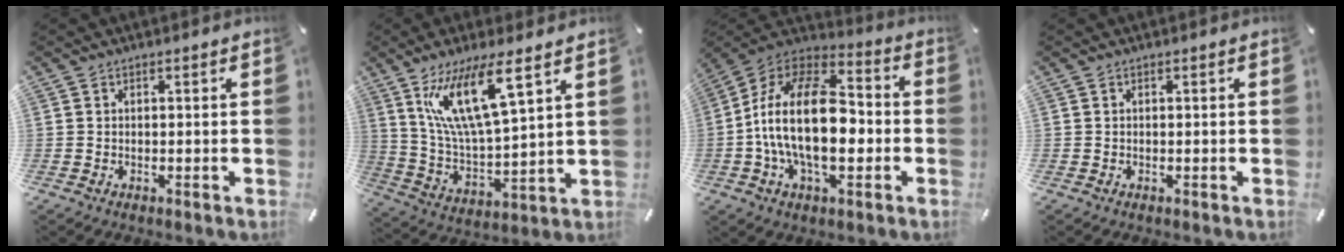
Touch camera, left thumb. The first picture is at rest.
{"total": 15.9, "force": [9.5, 3.7, 12.2], "torque": [-0.271, -0.031, 0.157]}
{"total": 21.0, "force": [-3.6, 12.2, 16.6], "torque": [-0.323, 0.014, -0.065]}
{"total": 0.0}